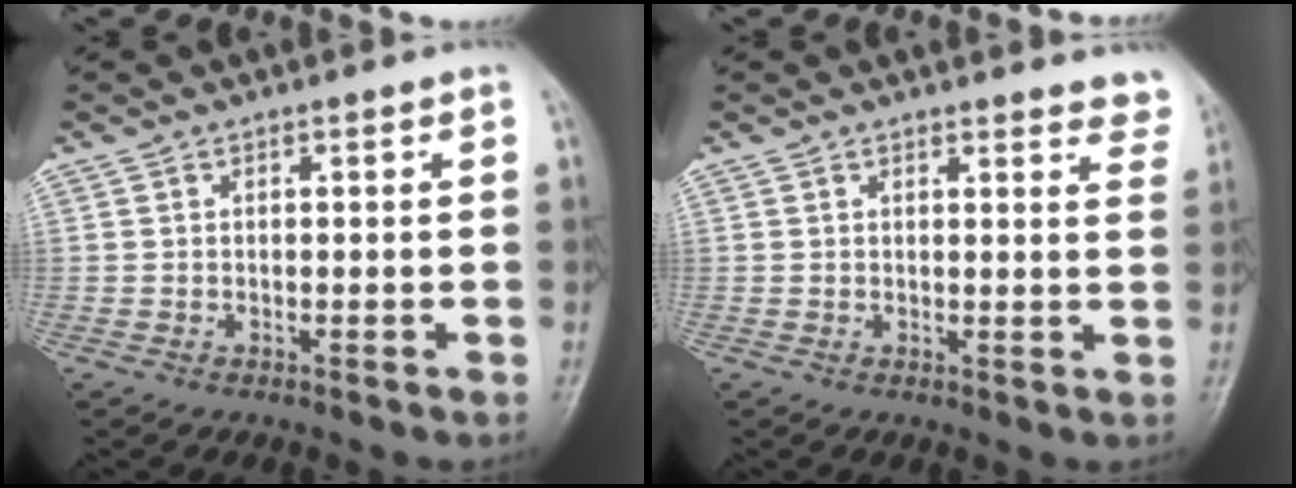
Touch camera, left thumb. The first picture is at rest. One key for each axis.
{"total": 6.4, "fx": 6.0, "fy": 1.6, "fz": 1.4, "tx": 0.018, "ty": -0.029, "tz": 0.043}